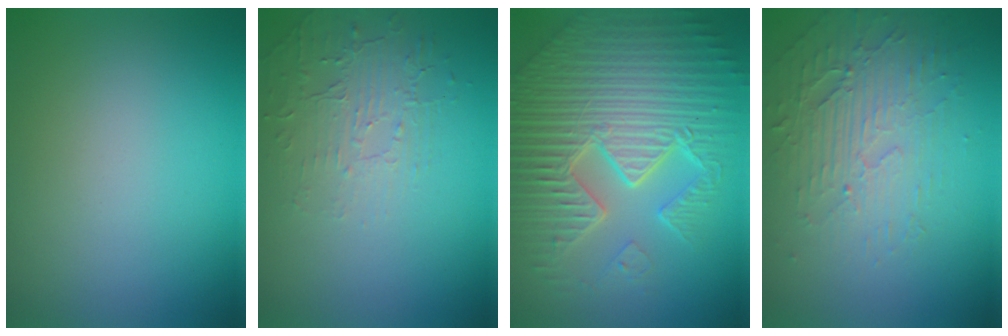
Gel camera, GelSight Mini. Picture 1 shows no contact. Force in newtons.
{"total": 1.9, "press": 1.0, "slide": 1.6}
{"total": 10.8, "press": 6.9, "slide": 8.3}
{"total": 3.8, "press": 3.3, "slide": 1.8}